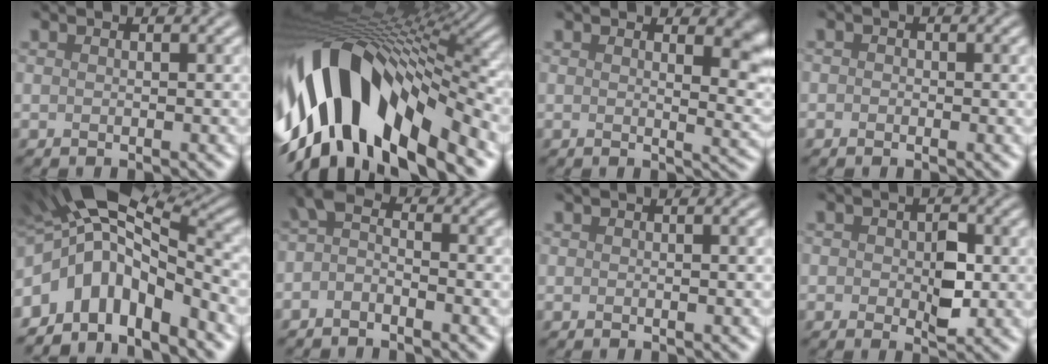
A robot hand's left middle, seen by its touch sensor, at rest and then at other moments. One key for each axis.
{"total": 14.5, "fx": -2.6, "fy": 6.7, "fz": 12.6, "tx": -0.239, "ty": 0.002, "tz": -0.022}
{"total": 4.8, "fx": 1.7, "fy": 1.6, "fz": 4.2, "tx": -0.030, "ty": 0.004, "tz": 0.031}
{"total": 1.0, "fx": -0.7, "fy": -0.3, "fz": -0.7, "tx": -0.005, "ty": -0.006, "tz": 0.004}
{"total": 10.3, "fx": -3.0, "fy": 5.3, "fz": 8.4, "tx": -0.160, "ty": 0.013, "tz": -0.046}
{"total": 1.9, "fx": -1.6, "fy": 0.5, "fz": 0.9, "tx": -0.039, "ty": 0.001, "tz": -0.023}
{"total": 0.9, "fx": -0.5, "fy": -0.6, "fz": -0.3, "tx": -0.010, "ty": -0.007, "tz": 0.008}
{"total": 2.3, "fx": -0.8, "fy": 1.1, "fz": 1.8, "tx": -0.043, "ty": -0.006, "tz": 0.006}